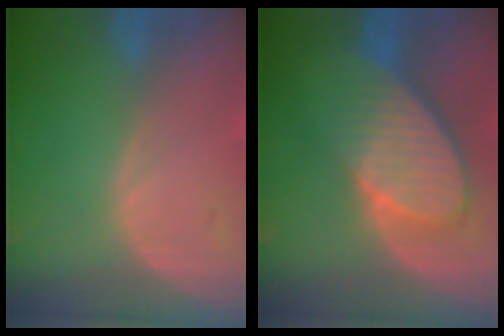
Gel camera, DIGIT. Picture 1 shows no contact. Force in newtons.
{"total": 8.9, "press": 8.1, "slide": 3.7}